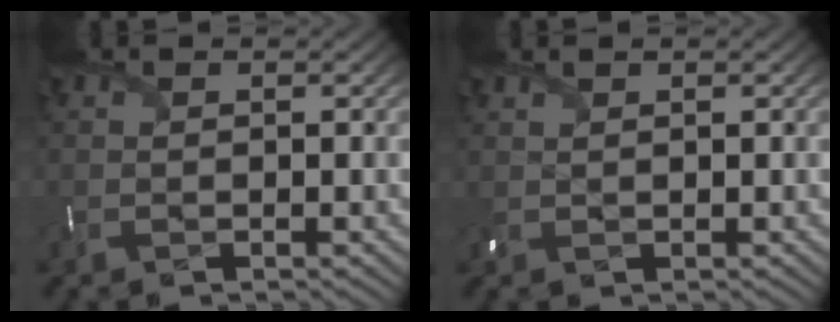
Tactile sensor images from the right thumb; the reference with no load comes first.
{"total": 0.9, "force": [0.9, 0.1, 0.0], "torque": [-0.006, 0.005, 0.020]}